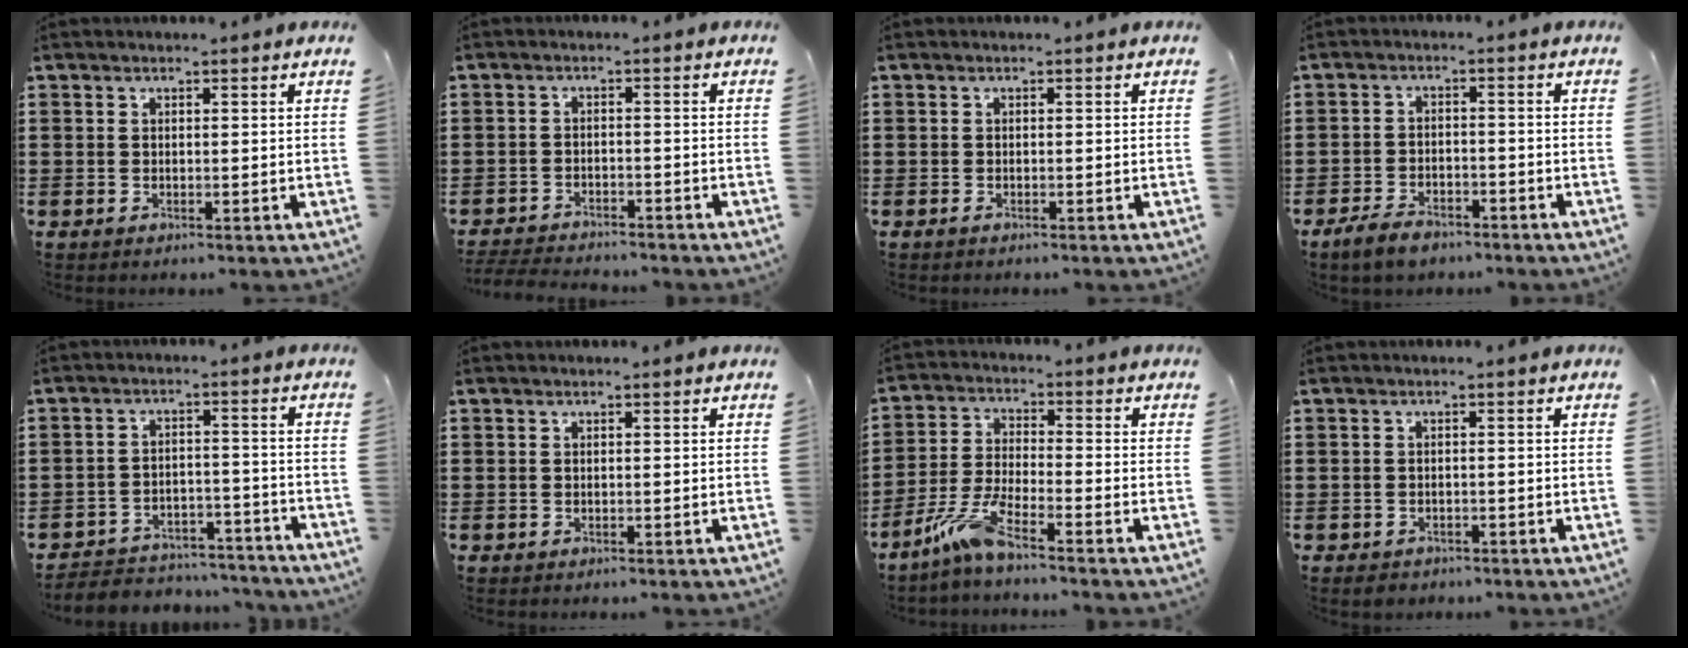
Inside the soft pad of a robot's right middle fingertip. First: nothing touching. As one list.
[{"total": 2.7, "force": [-2.7, -0.2, 0.1], "torque": [-0.007, -0.003, -0.061]}, {"total": 0.5, "force": [0.2, -0.5, 0.1], "torque": [0.002, -0.003, 0.005]}, {"total": 3.0, "force": [-2.6, 0.9, 1.3], "torque": [-0.033, 0.004, -0.053]}, {"total": 4.1, "force": [-4.1, 0.5, 0.1], "torque": [0.001, 0.011, -0.085]}, {"total": 0.0}, {"total": 7.4, "force": [-5.4, 0.7, 5.1], "torque": [-0.123, -0.015, -0.107]}, {"total": 0.0}]